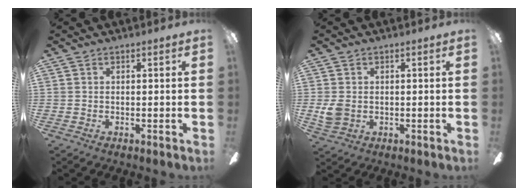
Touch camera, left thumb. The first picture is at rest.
{"total": 4.0, "force": [0.3, 3.2, 2.3], "torque": [-0.041, 0.002, 0.008]}